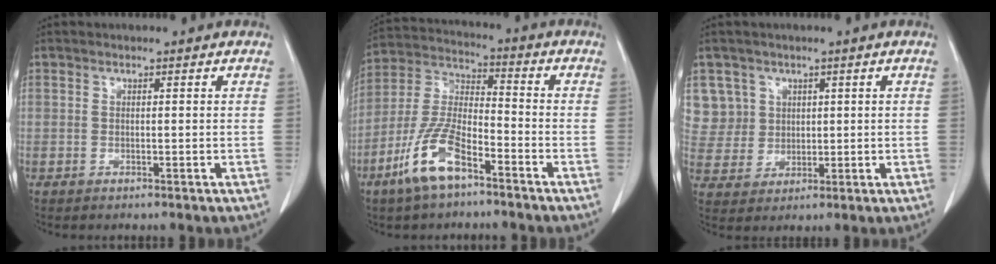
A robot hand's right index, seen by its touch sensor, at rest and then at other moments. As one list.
[{"total": 11.3, "force": [-6.7, 3.5, 8.4], "torque": [-0.190, -0.005, -0.133]}, {"total": 7.0, "force": [3.1, 6.2, -0.1], "torque": [0.008, 0.014, 0.072]}]